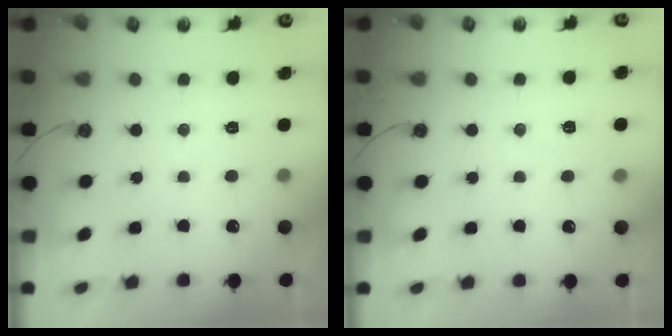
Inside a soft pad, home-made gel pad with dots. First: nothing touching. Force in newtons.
{"total": 5.6, "press": 3.4, "slide": 4.5}